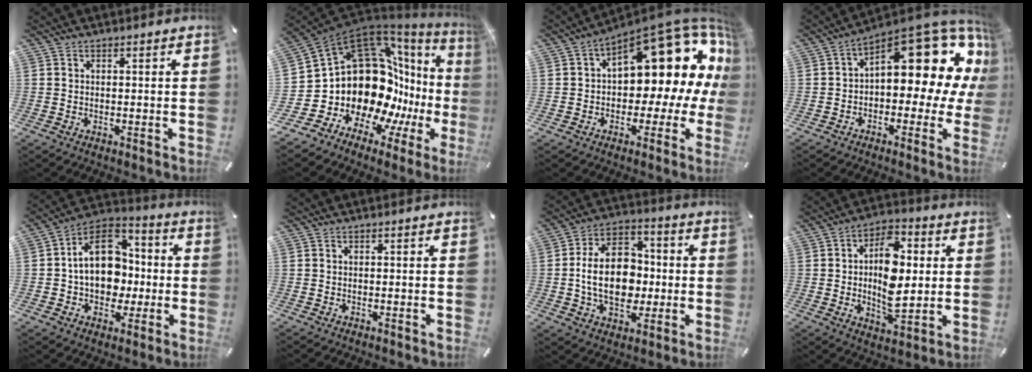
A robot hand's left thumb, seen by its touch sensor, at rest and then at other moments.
{"total": 20.4, "force": [0.5, 15.2, 13.6], "torque": [-0.232, -0.096, 0.060]}
{"total": 16.8, "force": [8.0, 8.7, 12.0], "torque": [-0.148, -0.078, 0.129]}
{"total": 16.6, "force": [8.3, 7.7, 12.2], "torque": [-0.145, -0.082, 0.130]}
{"total": 15.3, "force": [-0.7, 12.0, 9.4], "torque": [-0.168, 0.017, -0.009]}
{"total": 0.0}
{"total": 15.8, "force": [-1.4, 11.5, 10.7], "torque": [-0.213, 0.011, -0.026]}
{"total": 12.8, "force": [0.9, 8.1, 9.9], "torque": [-0.164, 0.000, 0.014]}